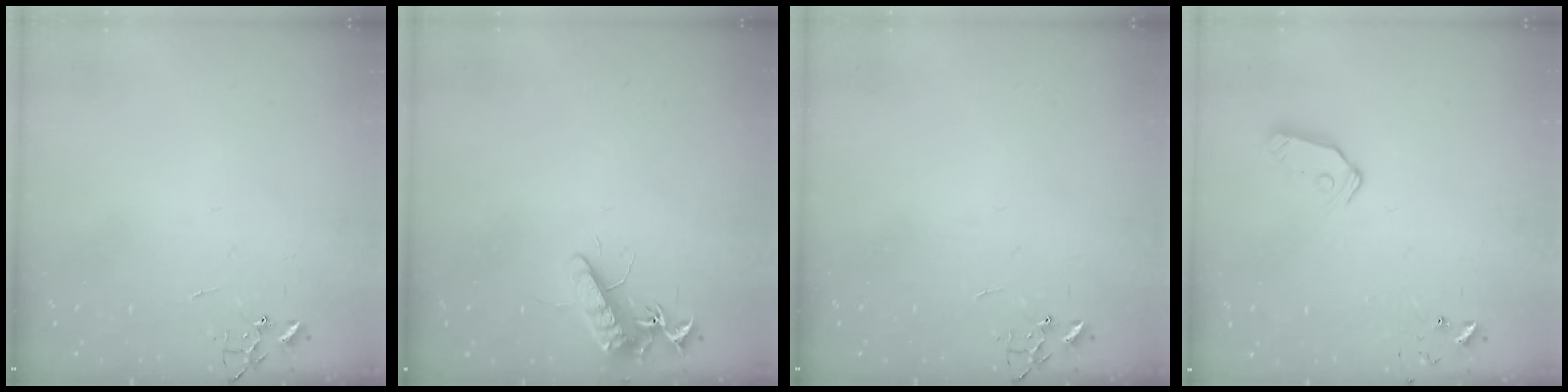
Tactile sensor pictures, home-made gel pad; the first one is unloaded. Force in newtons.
{"total": 11.9, "press": 11.8, "slide": 1.3}
{"total": 0.0}
{"total": 8.1, "press": 8.1, "slide": 0.7}